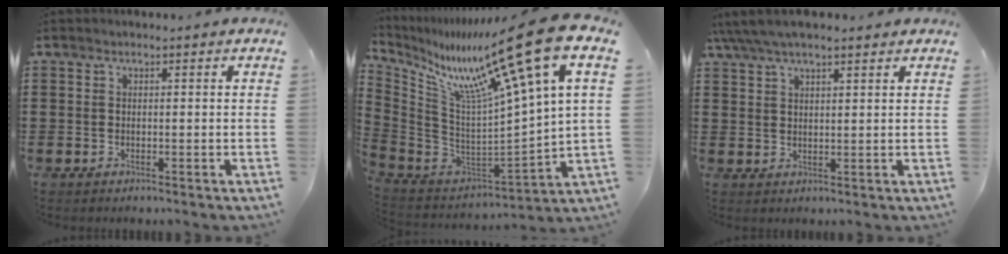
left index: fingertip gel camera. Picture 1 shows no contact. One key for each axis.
{"total": 17.1, "fx": 11.3, "fy": -0.5, "fz": 12.8, "tx": -0.244, "ty": -0.085, "tz": 0.167}
{"total": 4.6, "fx": 3.6, "fy": 1.1, "fz": 2.6, "tx": -0.058, "ty": 0.001, "tz": 0.066}